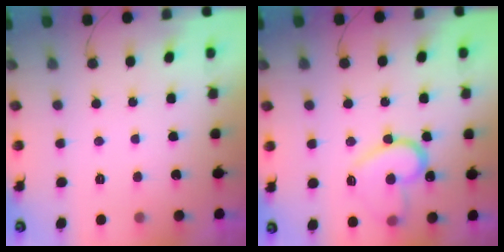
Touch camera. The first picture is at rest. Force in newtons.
{"total": 14.8, "press": 14.8, "slide": 0.7}